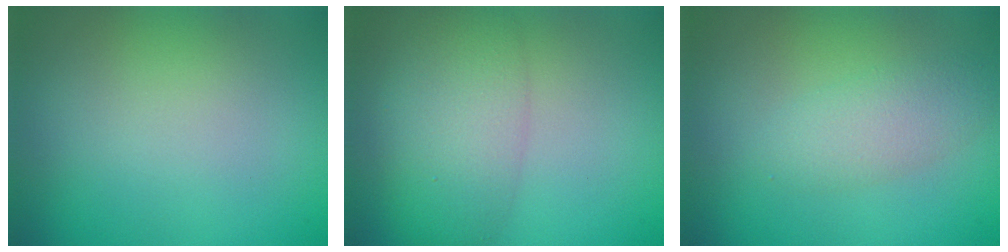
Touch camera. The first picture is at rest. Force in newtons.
{"total": 6.0, "press": 6.0, "slide": 0.2}
{"total": 2.4, "press": 2.4, "slide": 0.1}